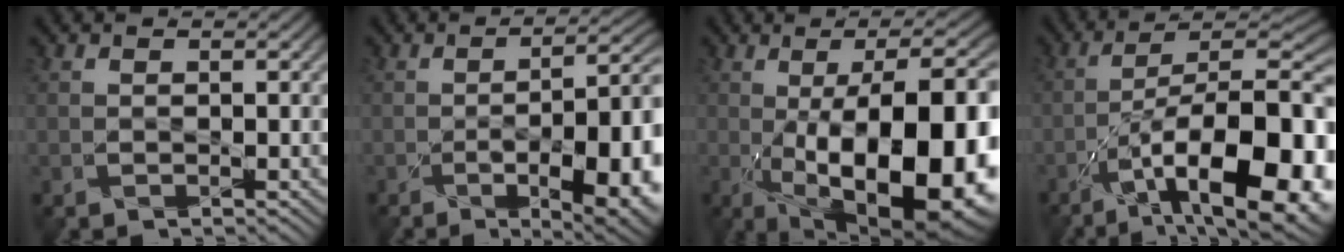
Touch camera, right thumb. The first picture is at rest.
{"total": 13.9, "force": [-5.3, 5.0, 11.9], "torque": [-0.152, -0.007, -0.072]}
{"total": 19.8, "force": [-4.6, 8.0, 17.5], "torque": [-0.237, -0.003, -0.074]}
{"total": 17.8, "force": [-9.2, 6.7, 13.7], "torque": [-0.196, -0.014, -0.151]}